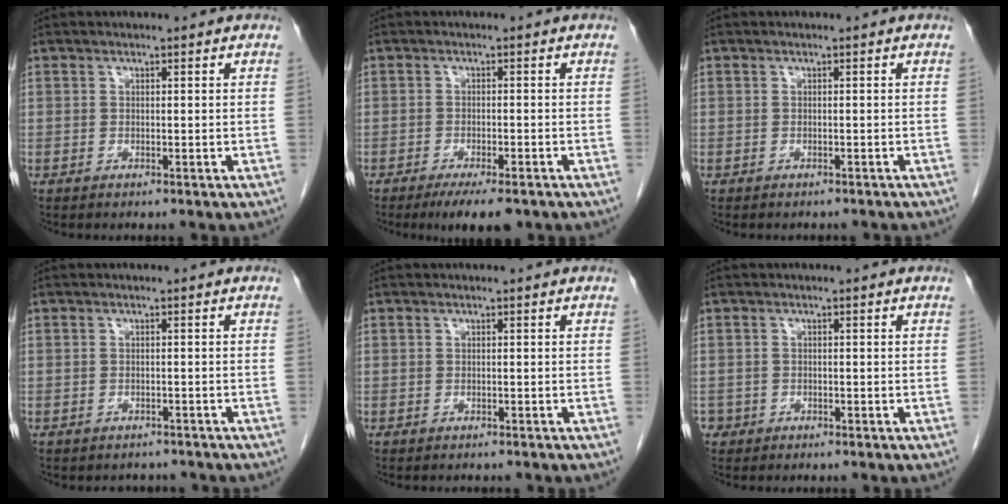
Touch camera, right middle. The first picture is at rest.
{"total": 6.2, "force": [-4.5, 1.4, 4.0], "torque": [-0.052, -0.010, -0.064]}
{"total": 3.3, "force": [-3.0, 1.1, 1.1], "torque": [-0.016, -0.004, -0.033]}
{"total": 2.7, "force": [-2.4, 1.2, -0.1], "torque": [-0.001, 0.002, -0.033]}
{"total": 2.0, "force": [-1.8, 0.6, 0.7], "torque": [-0.013, -0.004, -0.020]}
{"total": 1.3, "force": [-0.7, 1.0, 0.0], "torque": [-0.005, 0.005, -0.012]}